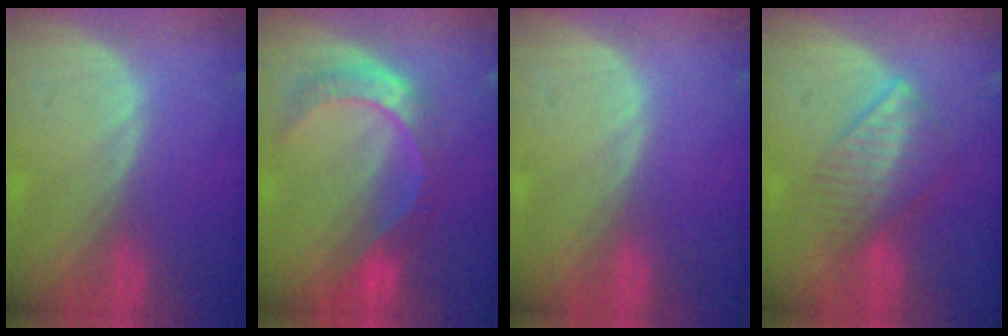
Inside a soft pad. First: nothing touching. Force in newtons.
{"total": 8.5, "press": 7.2, "slide": 4.6}
{"total": 0.0}
{"total": 6.5, "press": 5.9, "slide": 2.7}